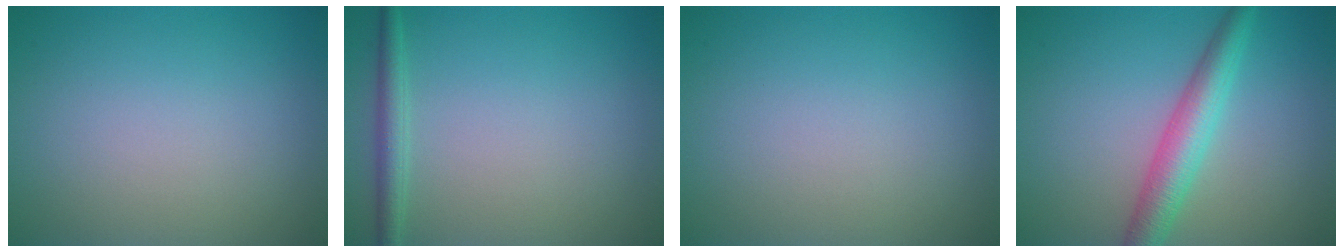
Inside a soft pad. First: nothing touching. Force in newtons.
{"total": 1.8, "press": 1.8, "slide": 0.1}
{"total": 0.0}
{"total": 4.3, "press": 4.3, "slide": 0.0}